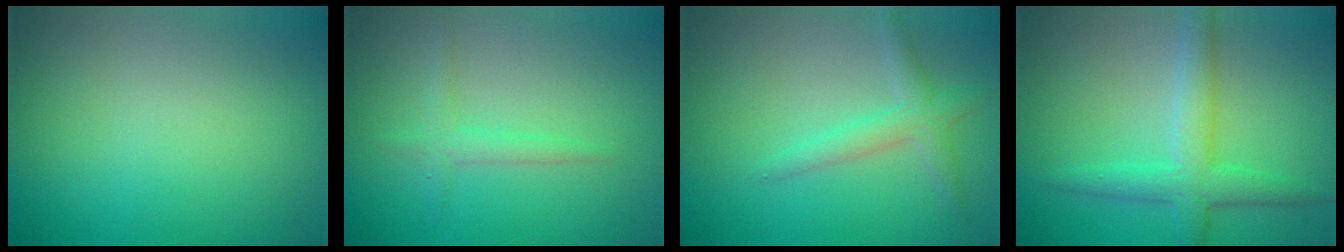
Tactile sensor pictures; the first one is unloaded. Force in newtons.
{"total": 1.7, "press": 1.7, "slide": 0.1}
{"total": 2.4, "press": 2.4, "slide": 0.1}
{"total": 4.0, "press": 4.0, "slide": 0.1}